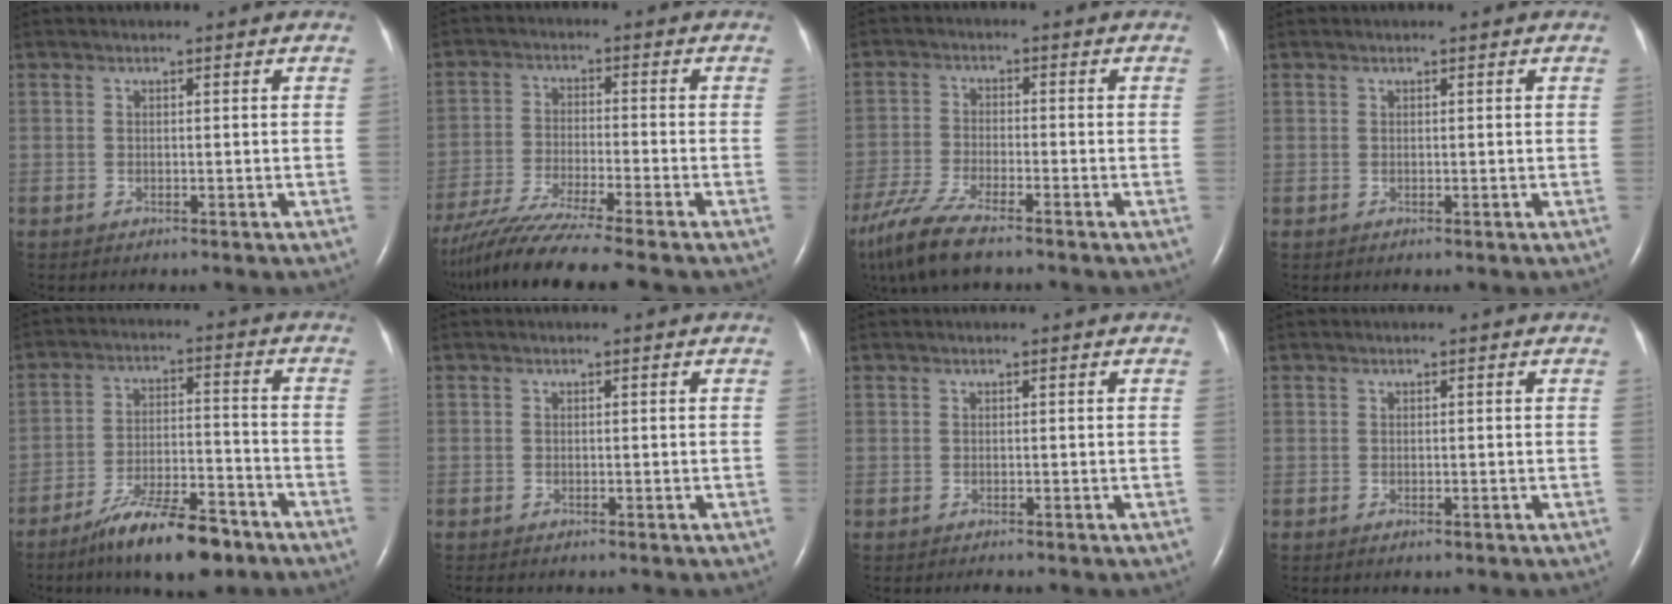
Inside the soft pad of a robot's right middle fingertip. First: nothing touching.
{"total": 12.2, "force": [-10.2, -1.3, 6.5], "torque": [-0.113, -0.037, -0.174]}
{"total": 9.3, "force": [-7.0, 1.3, 5.9], "torque": [-0.125, -0.027, -0.131]}
{"total": 0.0}
{"total": 12.2, "force": [-8.9, 2.7, 7.9], "torque": [-0.136, -0.005, -0.150]}
{"total": 1.5, "force": [-1.3, 0.4, 0.7], "torque": [-0.009, -0.002, -0.013]}
{"total": 0.6, "force": [-0.6, 0.1, 0.2], "torque": [-0.009, -0.002, -0.007]}
{"total": 0.5, "force": [-0.4, 0.1, 0.4], "torque": [-0.007, -0.001, -0.004]}